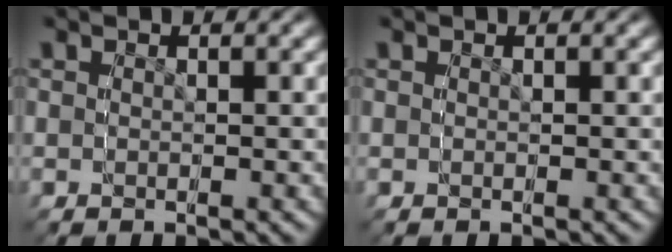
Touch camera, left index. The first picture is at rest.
{"total": 0.0}